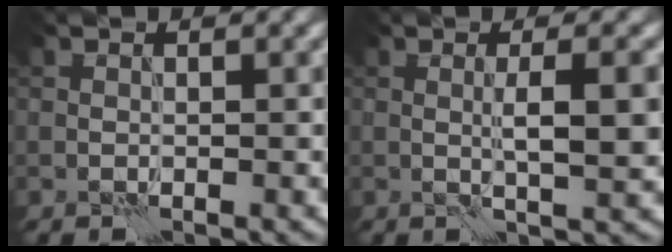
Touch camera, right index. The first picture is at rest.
{"total": 3.7, "force": [0.2, 0.5, 3.6], "torque": [-0.059, 0.003, 0.004]}